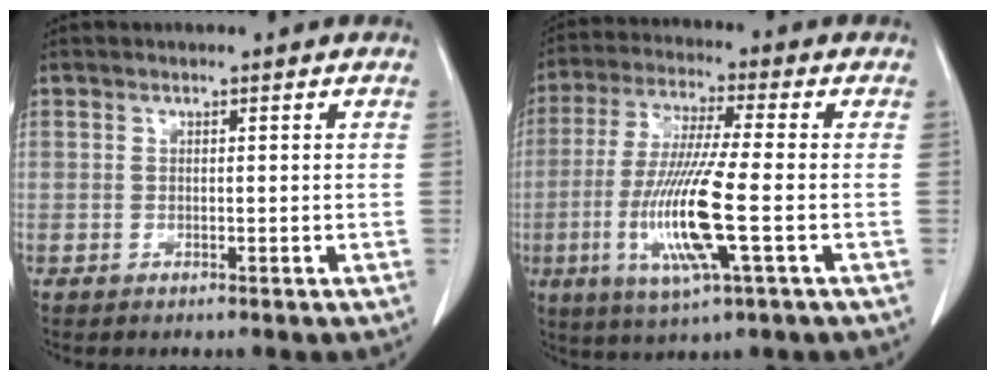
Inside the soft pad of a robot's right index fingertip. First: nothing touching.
{"total": 13.2, "force": [-3.3, 0.4, 12.7], "torque": [-0.265, -0.018, -0.067]}